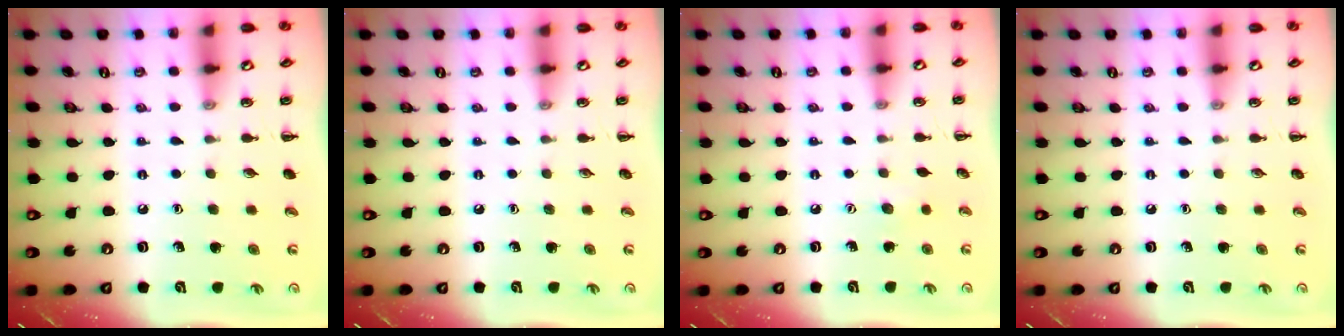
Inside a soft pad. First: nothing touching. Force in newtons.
{"total": 0.0}
{"total": 2.5, "press": 2.4, "slide": 0.6}
{"total": 0.0}